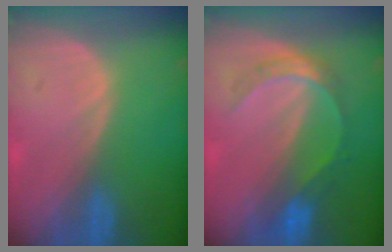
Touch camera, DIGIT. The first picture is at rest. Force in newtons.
{"total": 6.1, "press": 5.3, "slide": 3.1}